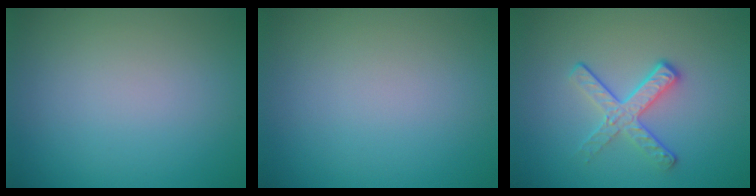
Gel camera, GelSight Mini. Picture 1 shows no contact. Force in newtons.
{"total": 0.0}
{"total": 3.1, "press": 2.4, "slide": 1.9}